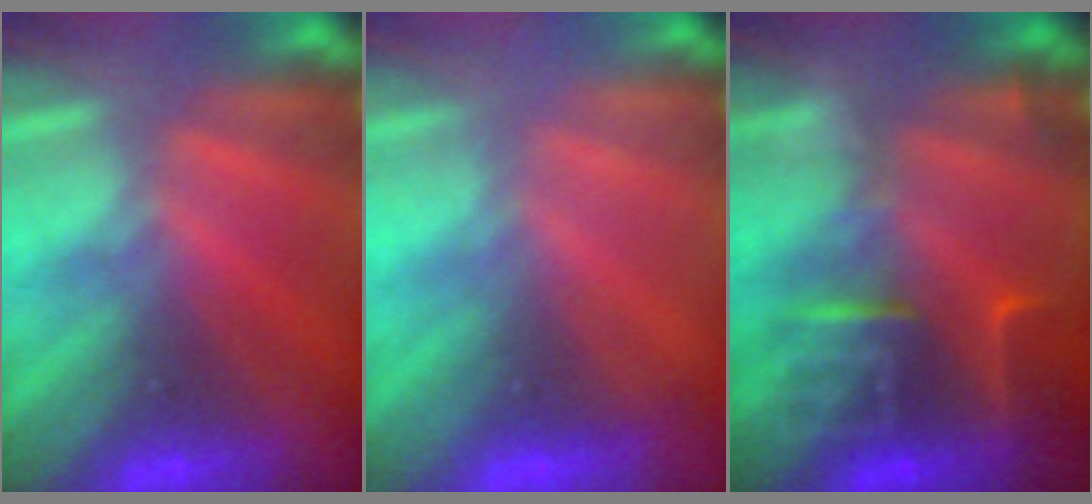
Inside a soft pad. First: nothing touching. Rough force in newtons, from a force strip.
{"total": 2.2}
{"total": 7.4}